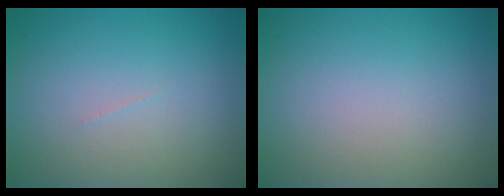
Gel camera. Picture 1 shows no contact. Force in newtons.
{"total": 0.0}